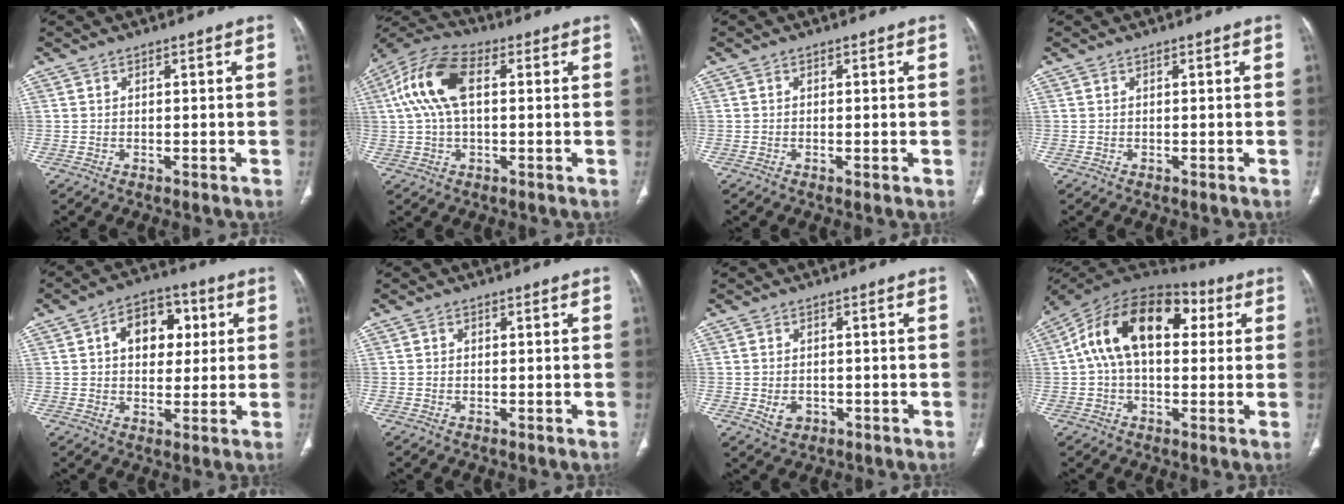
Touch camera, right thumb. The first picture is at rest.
{"total": 12.8, "force": [2.3, 6.9, 10.5], "torque": [-0.224, 0.032, 0.037]}
{"total": 1.0, "force": [-0.3, 0.3, 1.0], "torque": [-0.020, -0.003, -0.006]}
{"total": 0.0}
{"total": 11.1, "force": [2.8, 7.6, 7.5], "torque": [-0.072, 0.008, 0.039]}
{"total": 0.6, "force": [0.0, 0.5, 0.2], "torque": [0.000, 0.002, 0.000]}
{"total": 3.5, "force": [-1.0, 2.6, 2.0], "torque": [-0.028, 0.003, -0.007]}
{"total": 19.3, "force": [4.4, 11.5, 14.8], "torque": [-0.230, 0.042, 0.061]}